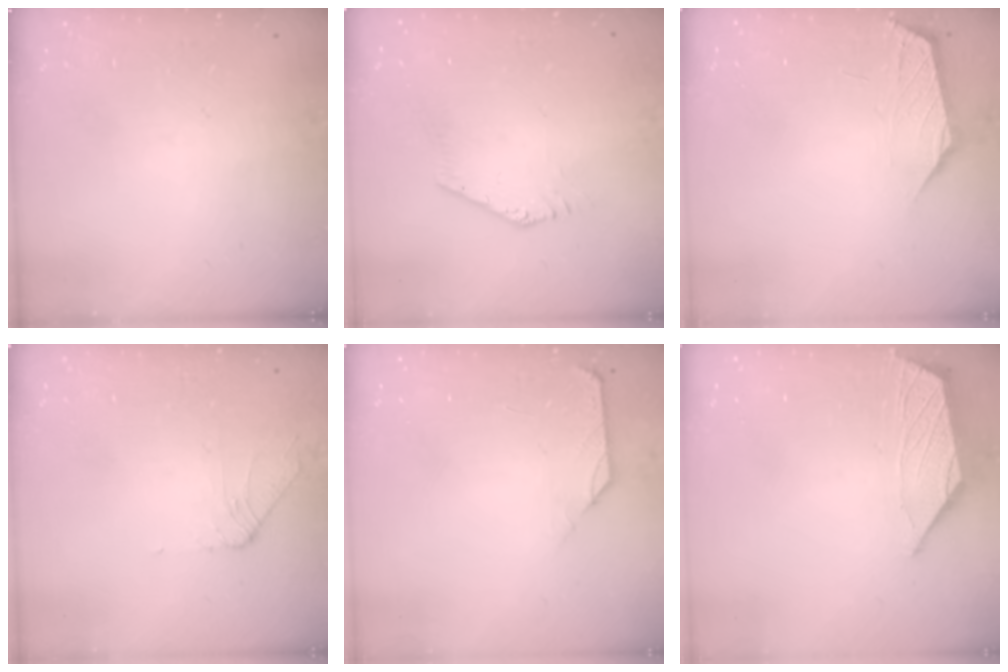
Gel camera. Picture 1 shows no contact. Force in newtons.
{"total": 1.4, "press": 1.4, "slide": 0.4}
{"total": 0.8, "press": 0.6, "slide": 0.4}
{"total": 3.5, "press": 3.5, "slide": 0.6}
{"total": 1.5, "press": 1.4, "slide": 0.6}
{"total": 2.3, "press": 2.3, "slide": 0.5}